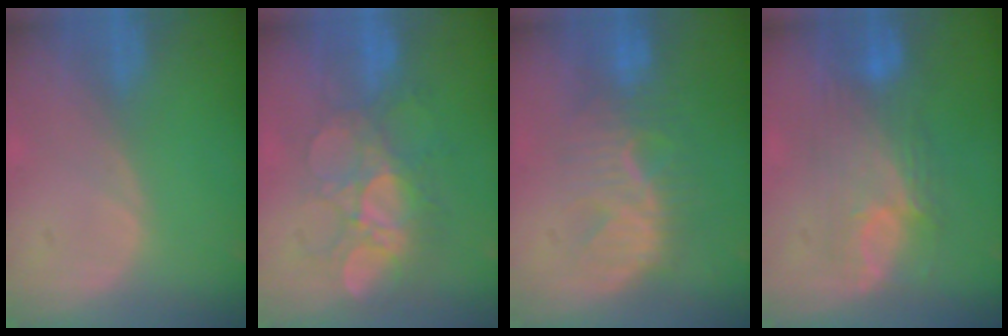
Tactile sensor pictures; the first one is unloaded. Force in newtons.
{"total": 9.1, "press": 8.6, "slide": 3.1}
{"total": 9.0, "press": 8.3, "slide": 3.4}
{"total": 8.1, "press": 7.8, "slide": 2.1}